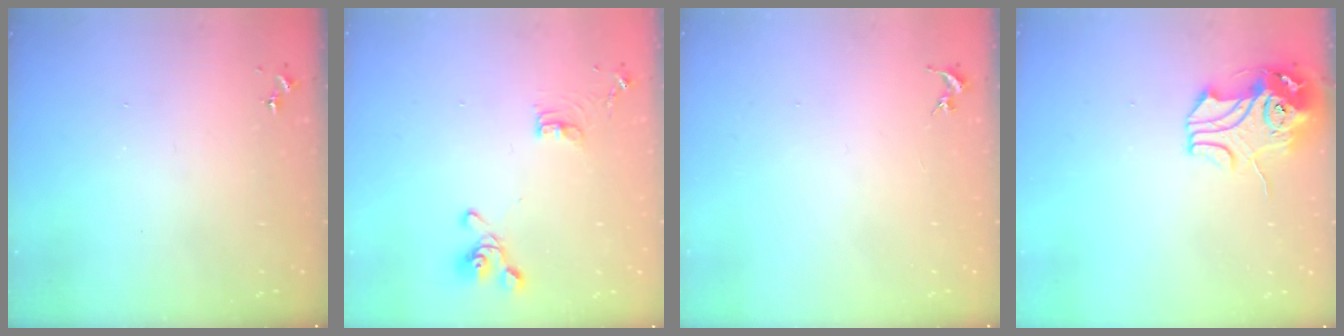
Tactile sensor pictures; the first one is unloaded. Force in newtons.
{"total": 11.7, "press": 11.5, "slide": 2.1}
{"total": 0.0}
{"total": 11.5, "press": 11.3, "slide": 1.8}